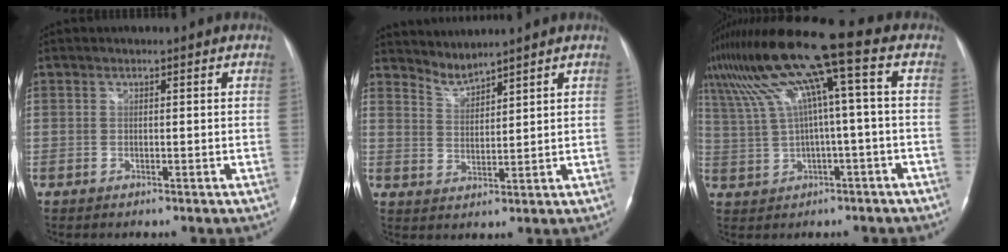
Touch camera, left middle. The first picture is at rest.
{"total": 3.3, "force": [3.3, -0.5, -0.2], "torque": [-0.002, -0.005, 0.071]}
{"total": 12.9, "force": [4.3, -0.3, 12.1], "torque": [-0.225, 0.048, 0.087]}